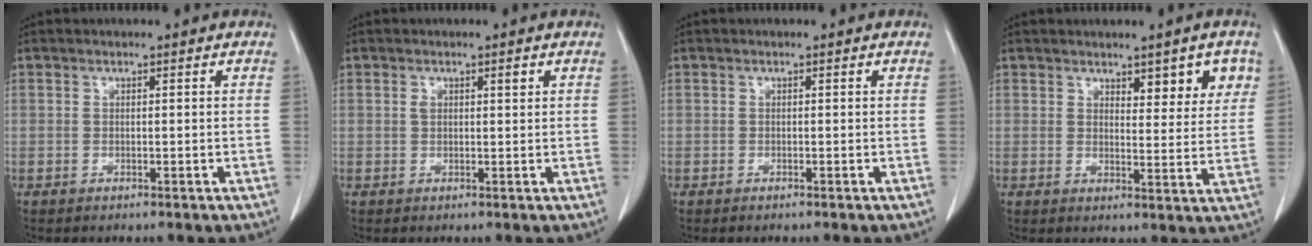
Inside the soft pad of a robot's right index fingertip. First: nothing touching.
{"total": 1.7, "force": [0.7, 0.7, 1.3], "torque": [-0.026, 0.009, 0.013]}
{"total": 0.0}
{"total": 6.1, "force": [3.4, 2.1, 4.6], "torque": [-0.051, -0.002, 0.044]}